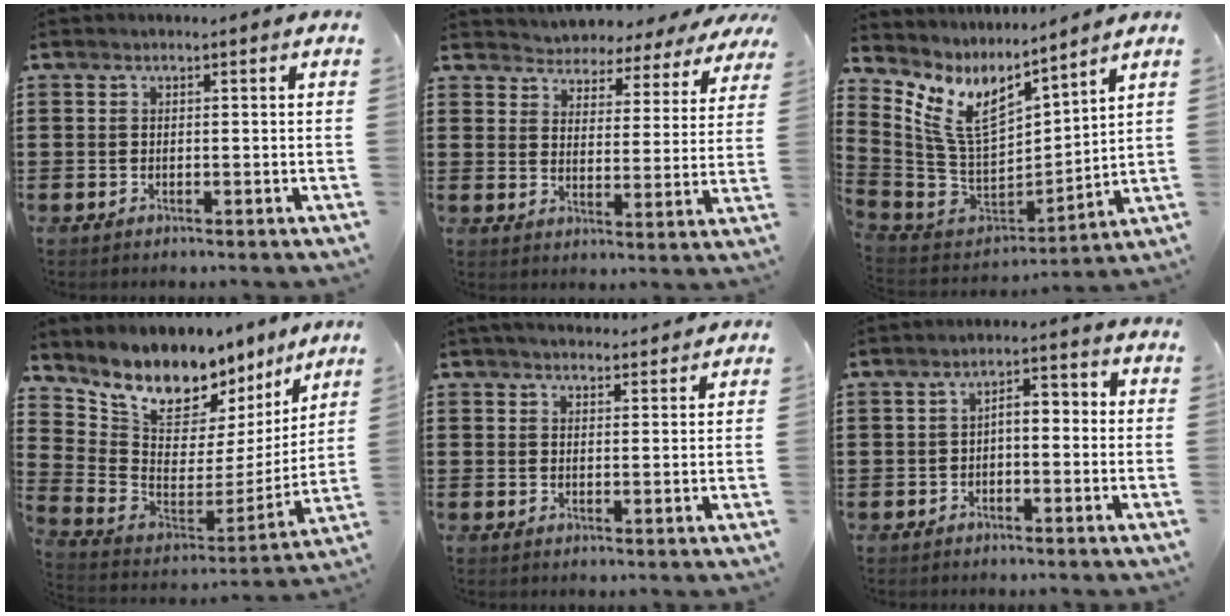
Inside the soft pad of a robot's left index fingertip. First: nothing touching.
{"total": 3.8, "force": [3.6, 0.7, -1.2], "torque": [-0.006, -0.027, 0.057]}
{"total": 9.3, "force": [5.5, 4.2, 6.2], "torque": [-0.166, -0.053, 0.098]}
{"total": 8.4, "force": [7.3, 3.7, 2.0], "torque": [-0.083, -0.066, 0.132]}
{"total": 2.9, "force": [2.8, 0.4, 0.5], "torque": [-0.018, -0.004, 0.054]}
{"total": 2.8, "force": [-1.3, 1.1, 2.3], "torque": [-0.047, 0.011, -0.031]}